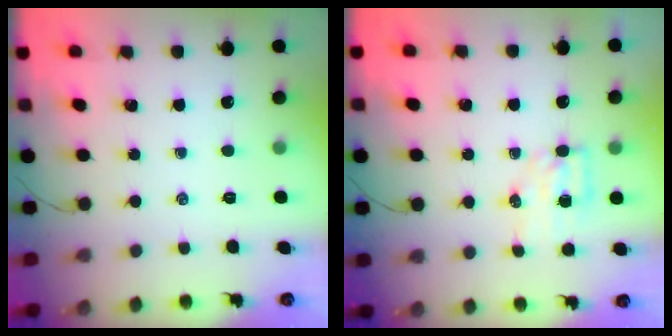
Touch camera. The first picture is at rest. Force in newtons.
{"total": 5.4, "press": 5.4, "slide": 0.7}